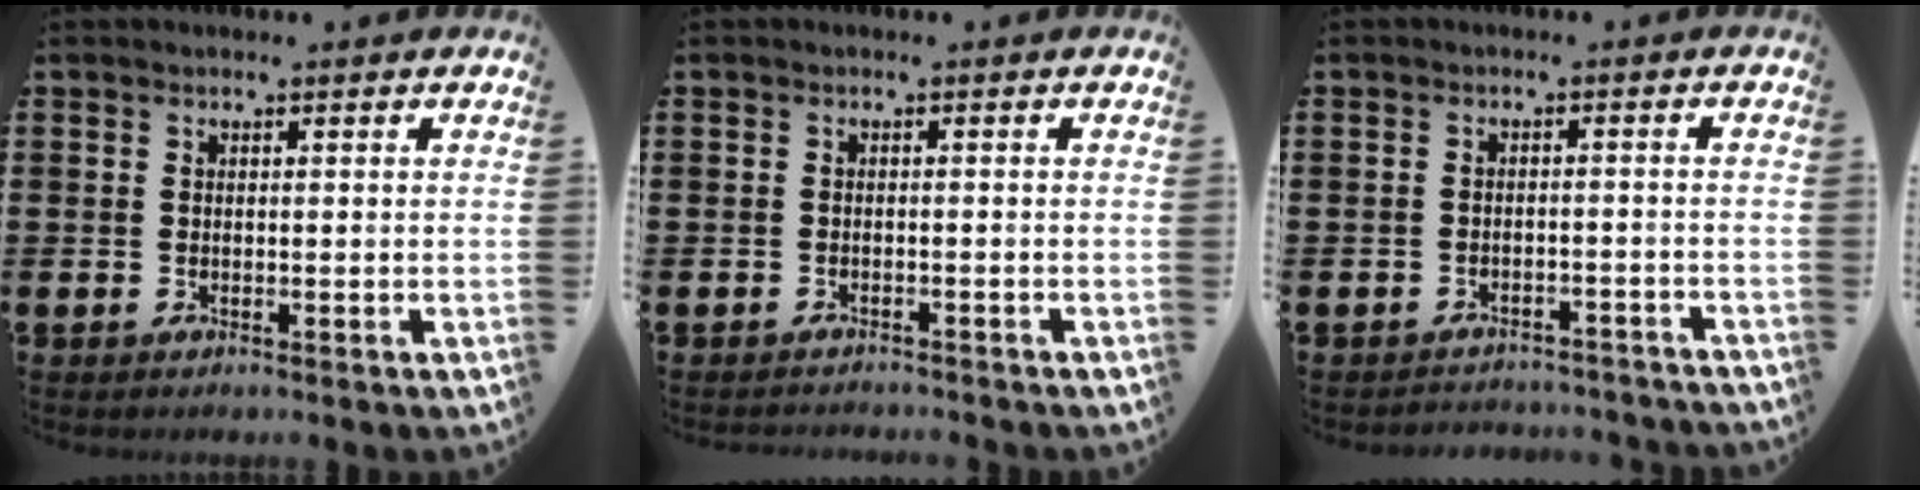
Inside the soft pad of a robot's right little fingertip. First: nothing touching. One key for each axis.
{"total": 0.8, "fx": -0.8, "fy": -0.1, "fz": -0.1, "tx": 0.000, "ty": -0.001, "tz": -0.017}
{"total": 2.0, "fx": -2.0, "fy": 0.0, "fz": -0.2, "tx": -0.003, "ty": 0.003, "tz": -0.044}